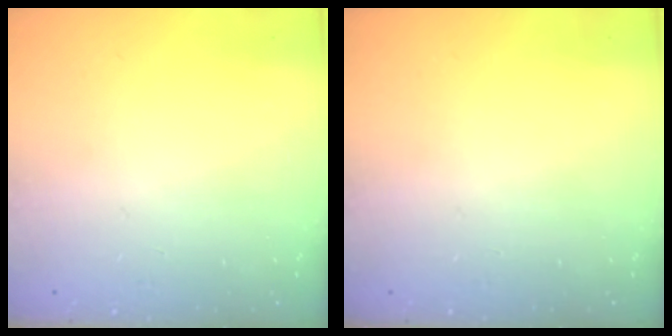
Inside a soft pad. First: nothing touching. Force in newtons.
{"total": 0.0}